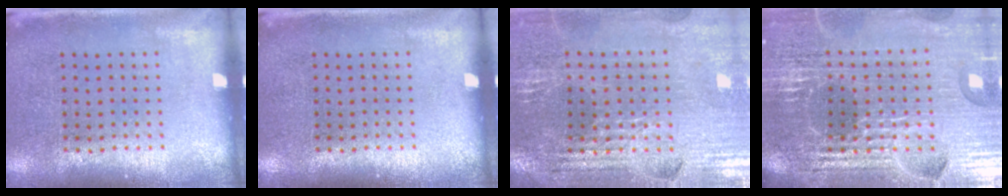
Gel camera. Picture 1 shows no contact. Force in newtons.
{"total": 0.0}
{"total": 2.7, "press": 2.7, "slide": 0.5}
{"total": 6.2, "press": 5.5, "slide": 2.8}